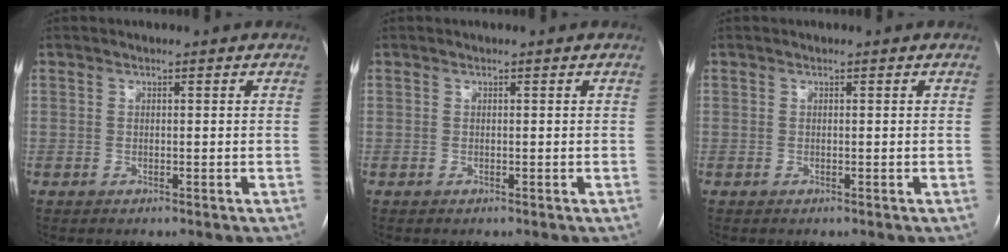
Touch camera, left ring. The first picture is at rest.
{"total": 0.0}
{"total": 0.0}